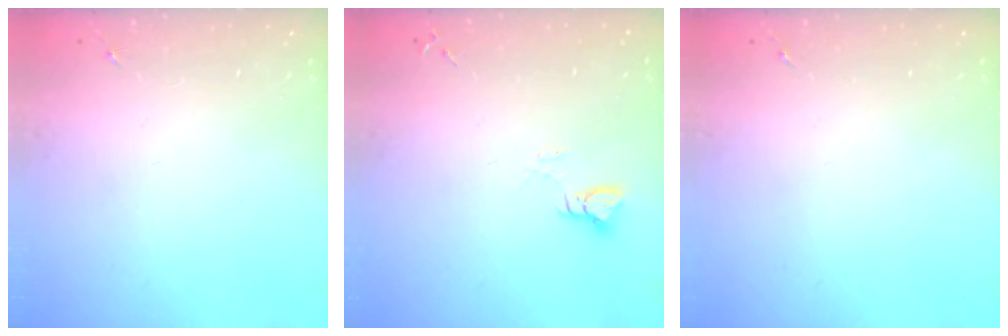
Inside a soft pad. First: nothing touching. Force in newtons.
{"total": 2.9, "press": 2.9, "slide": 0.2}
{"total": 0.0}